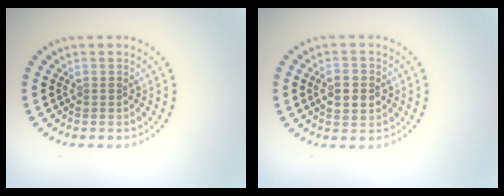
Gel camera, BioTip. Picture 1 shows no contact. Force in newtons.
{"total": 3.0, "press": 3.0, "slide": 0.0}